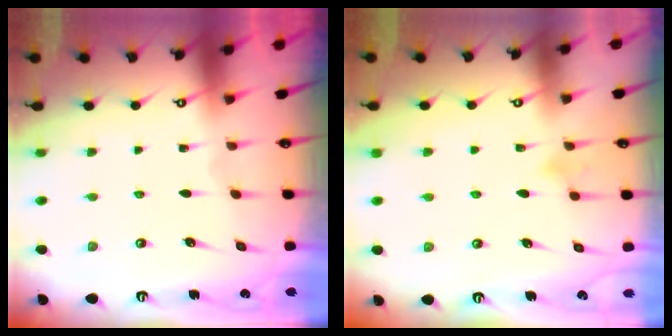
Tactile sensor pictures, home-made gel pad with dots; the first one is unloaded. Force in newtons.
{"total": 7.1, "press": 7.0, "slide": 0.7}